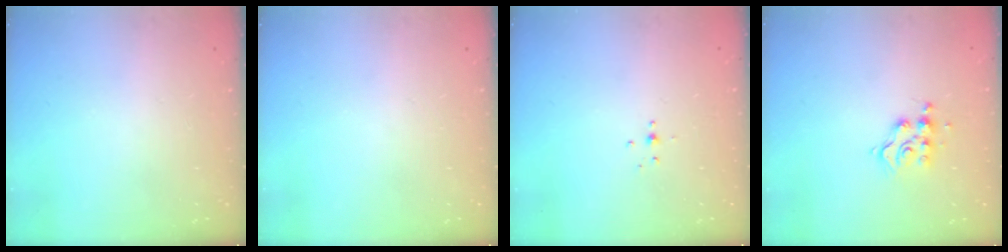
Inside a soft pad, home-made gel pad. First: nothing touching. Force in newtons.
{"total": 0.0}
{"total": 2.1, "press": 1.9, "slide": 0.8}
{"total": 7.4, "press": 7.4, "slide": 0.5}